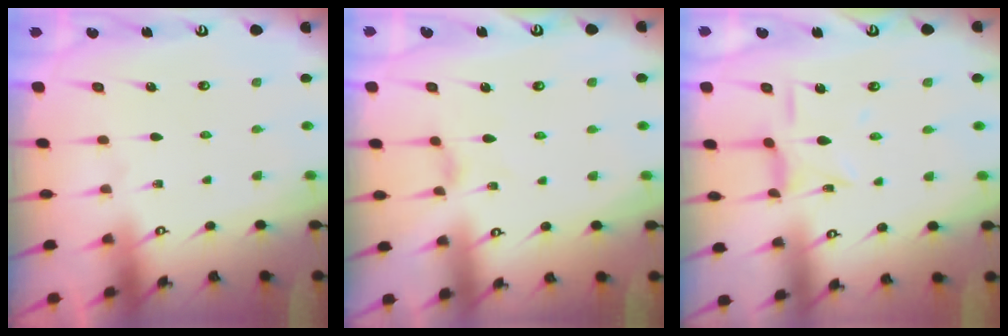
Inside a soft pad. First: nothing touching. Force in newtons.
{"total": 0.9, "press": 0.9, "slide": 0.2}
{"total": 6.3, "press": 6.3, "slide": 0.6}